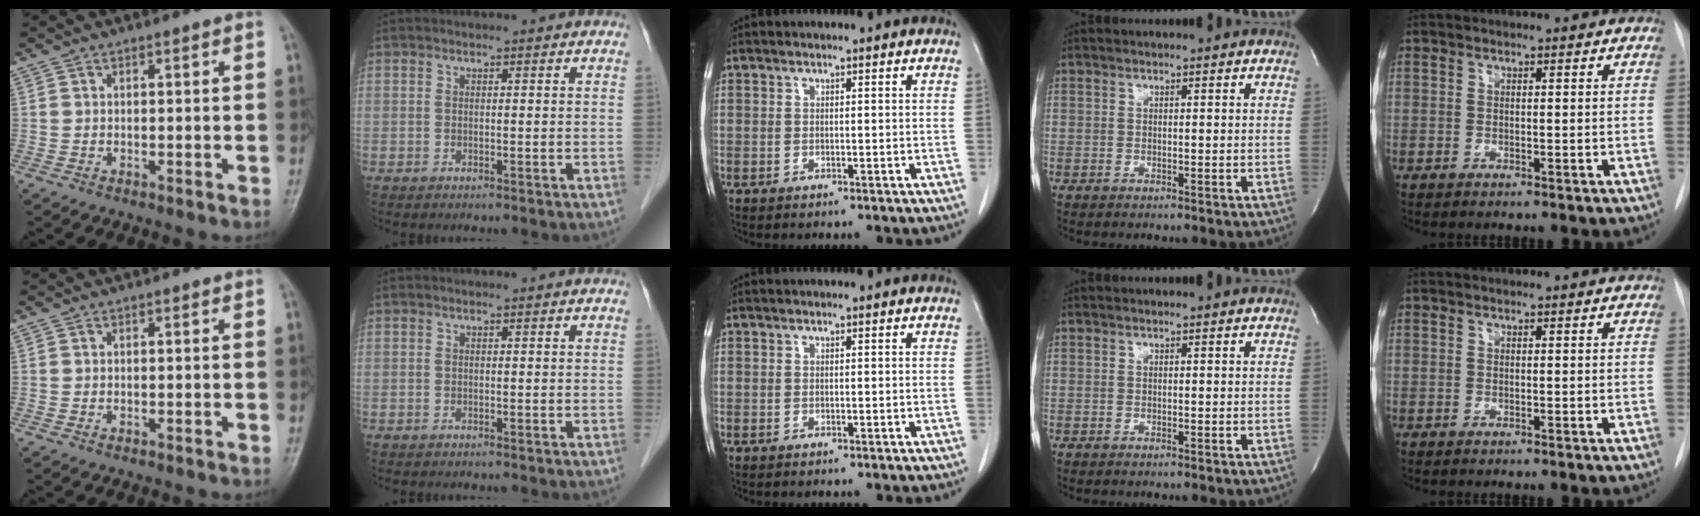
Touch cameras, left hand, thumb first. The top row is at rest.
{}